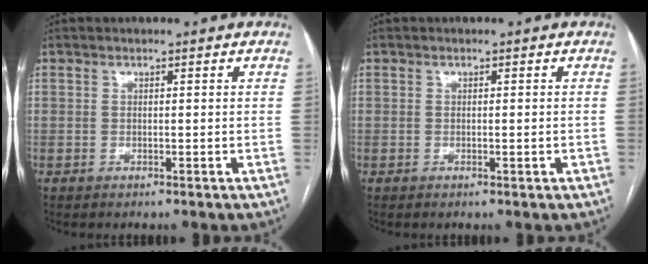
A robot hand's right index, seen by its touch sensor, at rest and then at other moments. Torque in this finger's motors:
{"motor_torque": [-0.26, 0.18, 0.04, 0.01]}